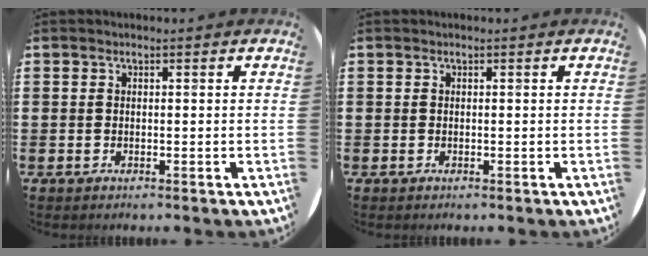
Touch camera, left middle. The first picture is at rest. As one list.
[{"total": 0.0}]